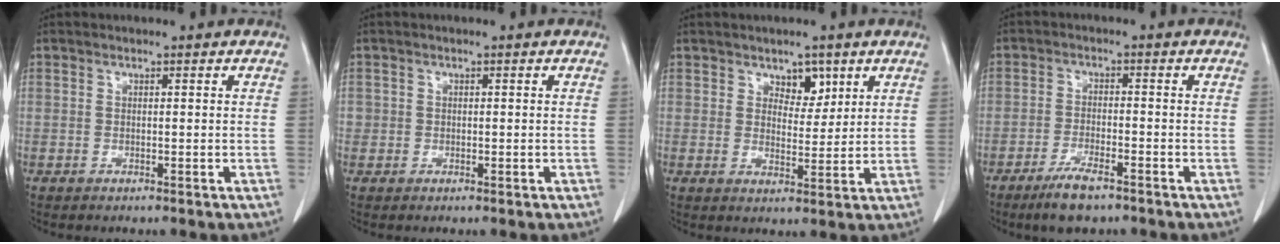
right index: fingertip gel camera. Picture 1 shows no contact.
{"total": 1.1, "force": [0.0, 1.0, 0.2], "torque": [0.003, 0.007, 0.004]}
{"total": 3.9, "force": [2.4, 2.3, 2.2], "torque": [-0.024, -0.002, 0.039]}
{"total": 5.6, "force": [-4.1, 1.2, 3.7], "torque": [-0.079, -0.008, -0.070]}